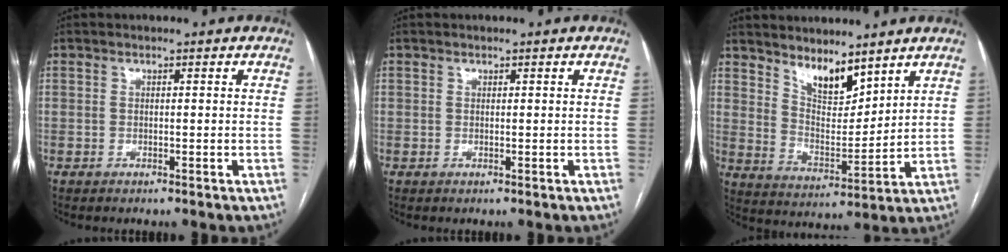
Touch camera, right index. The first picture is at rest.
{"total": 0.0}
{"total": 7.7, "force": [6.2, 2.4, 3.9], "torque": [-0.073, -0.007, 0.128]}